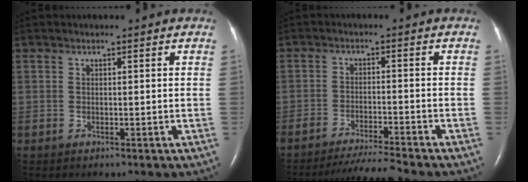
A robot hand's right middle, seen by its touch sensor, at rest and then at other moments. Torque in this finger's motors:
{"motor_torque": [0.28, -0.29, 0.06, 0.02]}